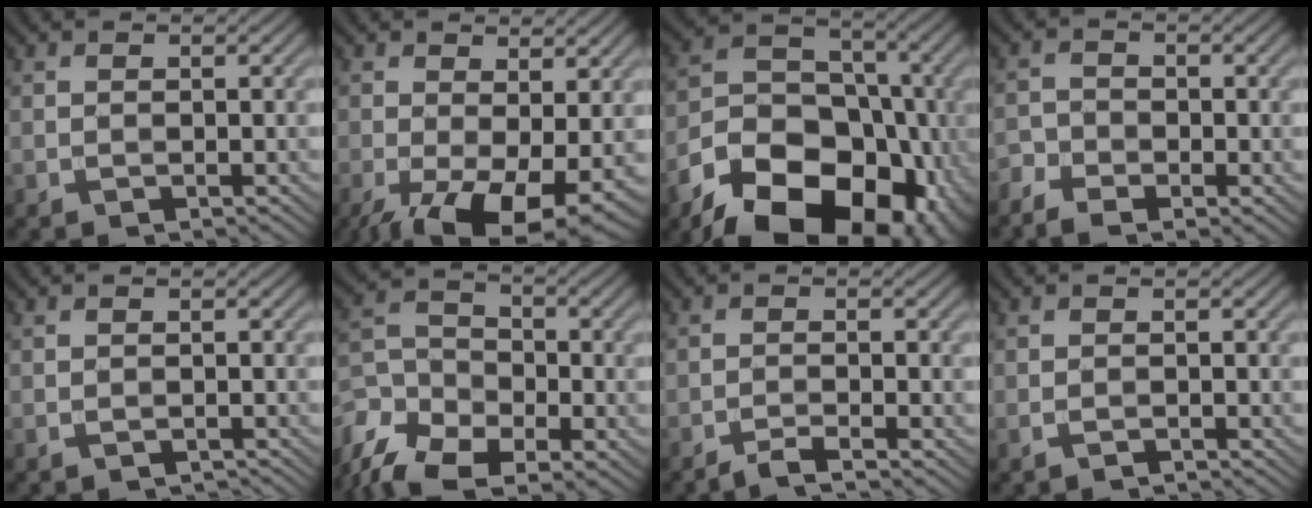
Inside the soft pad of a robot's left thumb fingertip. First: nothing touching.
{"total": 11.3, "force": [-3.8, 5.1, 9.3], "torque": [-0.166, -0.022, -0.055]}
{"total": 19.8, "force": [-10.8, 12.7, 10.7], "torque": [-0.179, -0.034, -0.176]}
{"total": 3.7, "force": [-2.7, 1.9, 1.8], "torque": [-0.038, -0.006, -0.059]}
{"total": 0.7, "force": [-0.5, 0.3, 0.3], "torque": [-0.005, -0.003, -0.008]}
{"total": 12.7, "force": [-8.5, 7.0, 6.4], "torque": [-0.154, -0.036, -0.152]}
{"total": 2.1, "force": [-1.6, 0.1, 1.3], "torque": [-0.019, 0.005, -0.040]}
{"total": 0.9, "force": [-0.7, 0.3, 0.5], "torque": [-0.011, -0.001, -0.013]}